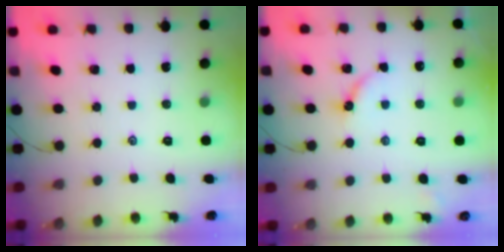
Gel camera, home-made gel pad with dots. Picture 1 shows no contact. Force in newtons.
{"total": 5.1, "press": 5.0, "slide": 0.7}